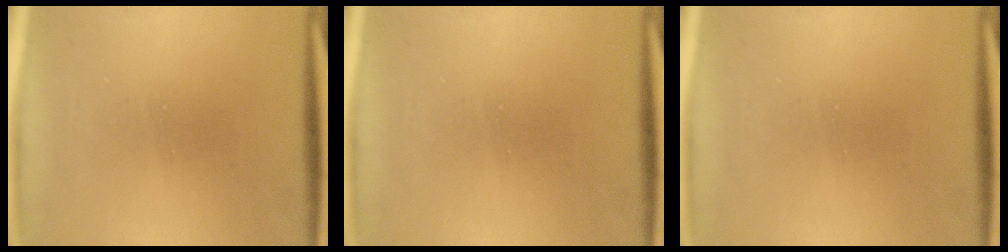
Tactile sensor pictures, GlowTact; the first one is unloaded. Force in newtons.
{"total": 0.0}
{"total": 0.0}